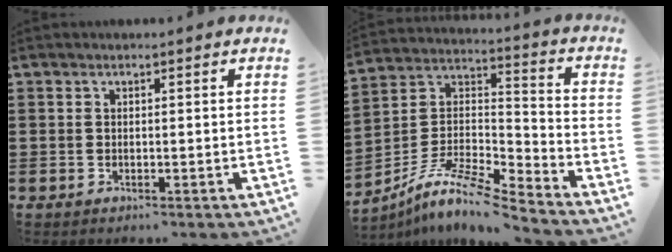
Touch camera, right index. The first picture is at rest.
{"total": 8.8, "force": [-7.4, 0.9, 4.6], "torque": [-0.101, -0.005, -0.152]}